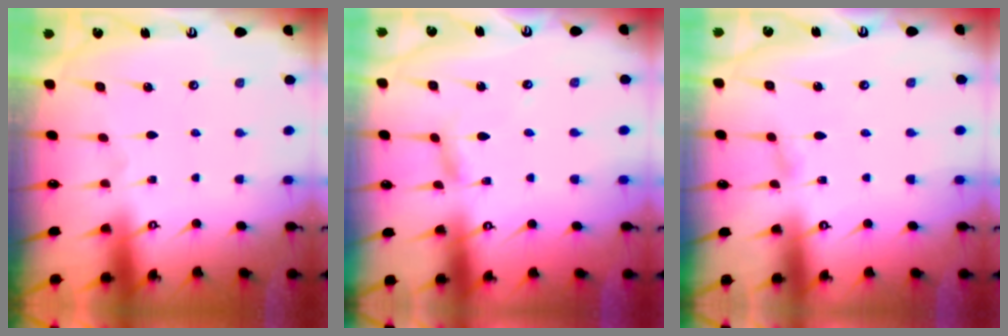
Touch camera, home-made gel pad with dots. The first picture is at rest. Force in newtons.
{"total": 2.6, "press": 2.6, "slide": 0.2}
{"total": 1.9, "press": 1.8, "slide": 0.3}